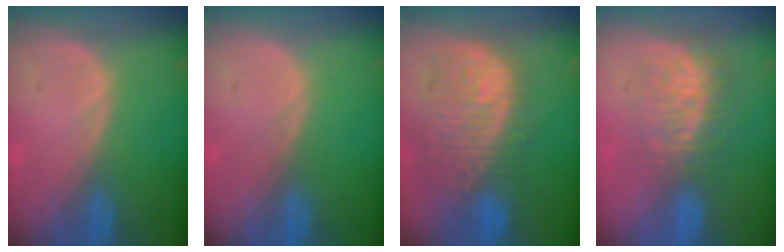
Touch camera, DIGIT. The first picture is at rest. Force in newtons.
{"total": 0.0}
{"total": 12.0, "press": 10.7, "slide": 5.5}
{"total": 8.7, "press": 7.3, "slide": 4.6}